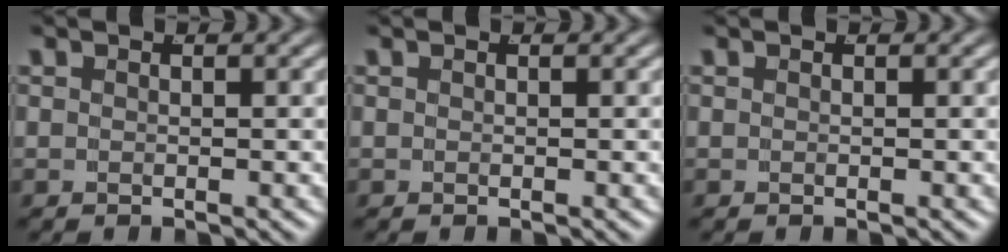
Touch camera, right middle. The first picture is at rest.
{"total": 0.0}
{"total": 0.0}